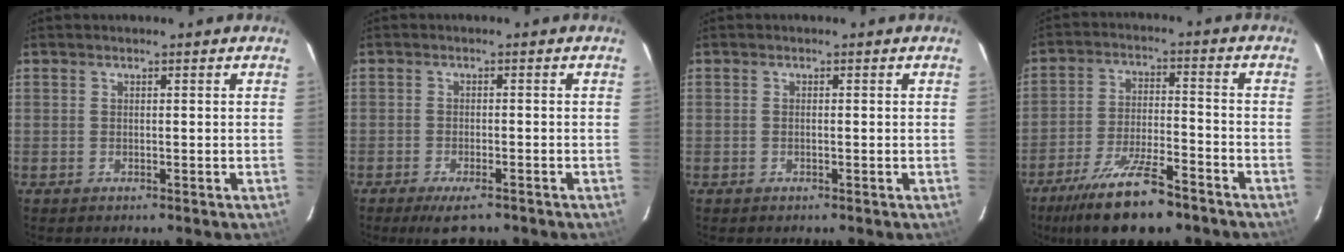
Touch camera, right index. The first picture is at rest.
{"total": 4.8, "force": [-3.7, 1.2, 2.7], "torque": [-0.062, -0.010, -0.061]}
{"total": 0.0}
{"total": 14.6, "force": [-11.0, 3.9, 8.7], "torque": [-0.185, -0.016, -0.186]}